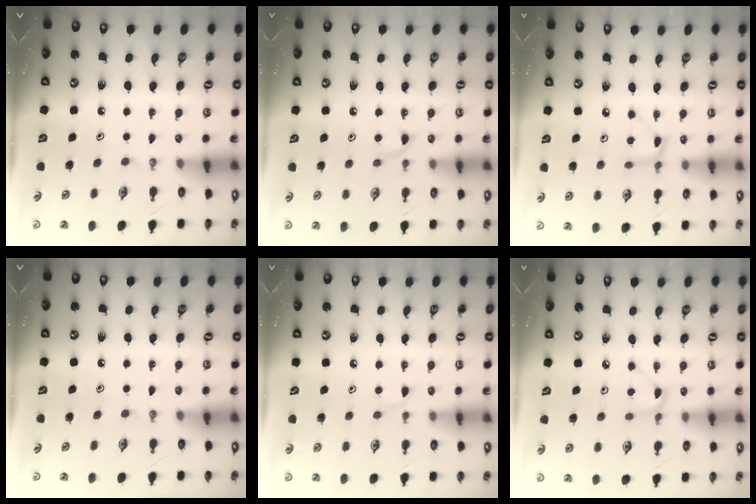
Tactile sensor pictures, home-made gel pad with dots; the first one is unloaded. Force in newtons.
{"total": 4.3, "press": 4.3, "slide": 0.6}
{"total": 3.5, "press": 3.5, "slide": 0.4}
{"total": 0.0}
{"total": 2.9, "press": 2.8, "slide": 0.5}
{"total": 2.5, "press": 2.5, "slide": 0.3}